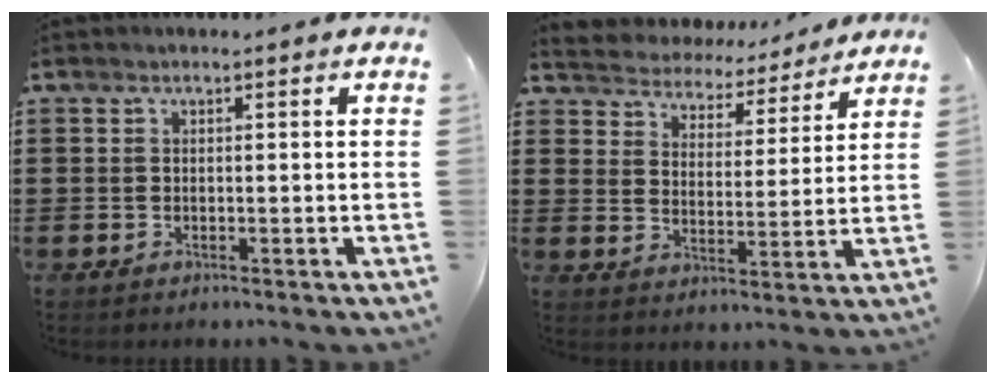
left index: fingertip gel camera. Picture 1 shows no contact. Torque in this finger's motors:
{"motor_torque": [2.14, 0.00, 0.09, -0.09]}